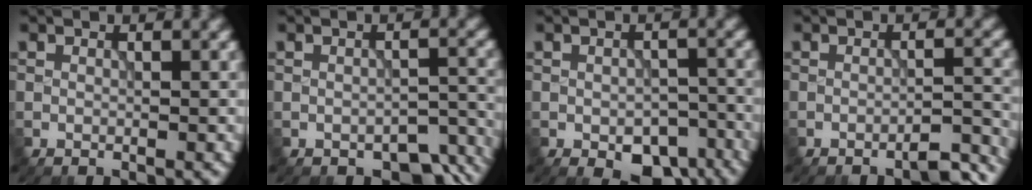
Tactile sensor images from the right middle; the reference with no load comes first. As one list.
[{"total": 4.2, "force": [-3.2, 1.9, 2.0], "torque": [-0.021, -0.015, -0.030]}, {"total": 5.3, "force": [-2.9, 2.9, 3.3], "torque": [-0.040, -0.016, -0.032]}, {"total": 3.1, "force": [-2.7, 0.5, 1.5], "torque": [-0.013, 0.008, -0.042]}]